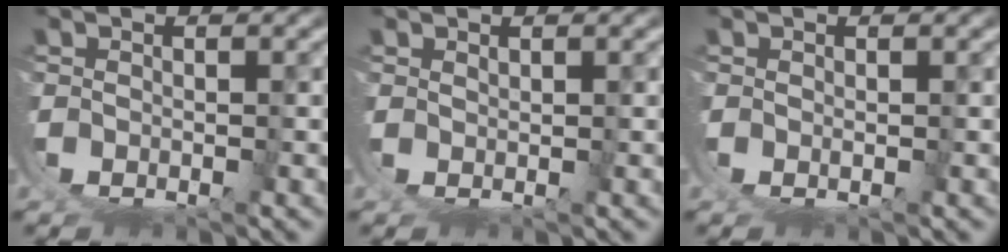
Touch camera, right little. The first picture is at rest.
{"total": 1.9, "force": [1.1, -1.6, 0.1], "torque": [0.008, 0.001, 0.024]}
{"total": 0.8, "force": [0.3, -0.5, 0.5], "torque": [-0.010, -0.004, 0.008]}